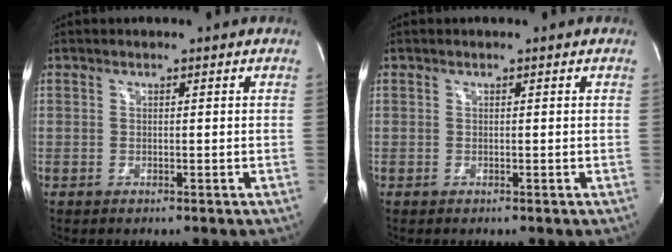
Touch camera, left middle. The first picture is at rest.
{"total": 0.0}